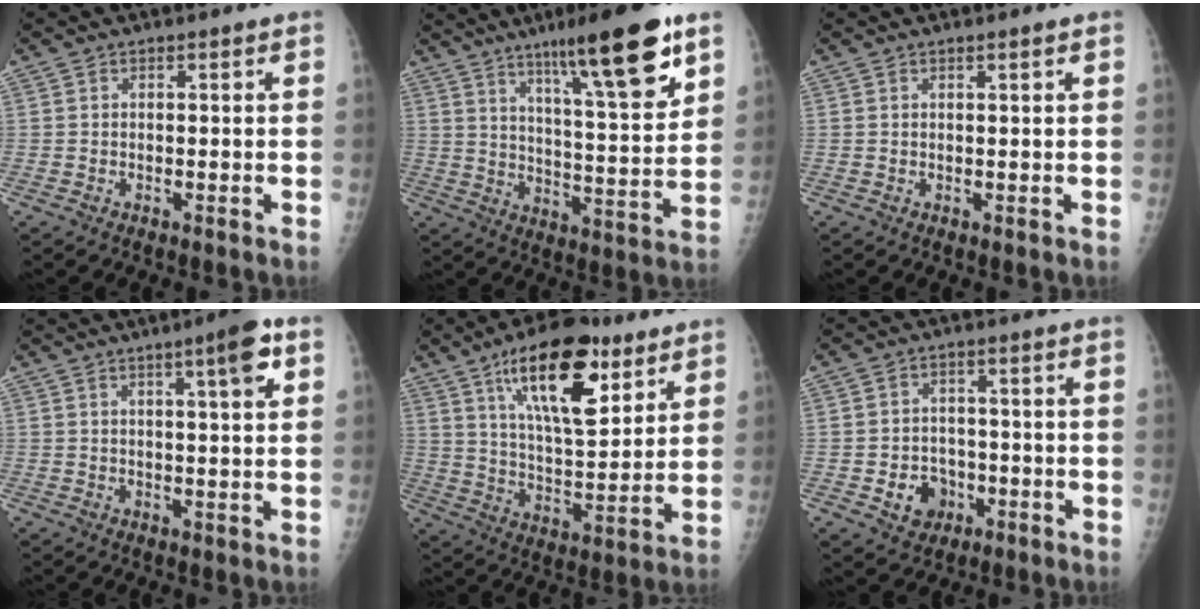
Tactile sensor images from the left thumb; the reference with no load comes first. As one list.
[{"total": 18.7, "force": [11.0, 2.8, 14.9], "torque": [-0.209, -0.054, 0.175]}, {"total": 0.7, "force": [0.4, -0.1, 0.6], "torque": [-0.014, -0.002, 0.009]}, {"total": 6.7, "force": [3.1, 0.8, 5.9], "torque": [-0.084, -0.010, 0.041]}, {"total": 19.8, "force": [10.5, 7.9, 14.8], "torque": [-0.202, -0.048, 0.177]}, {"total": 6.1, "force": [-2.2, 5.2, 2.5], "torque": [-0.012, 0.017, -0.027]}]